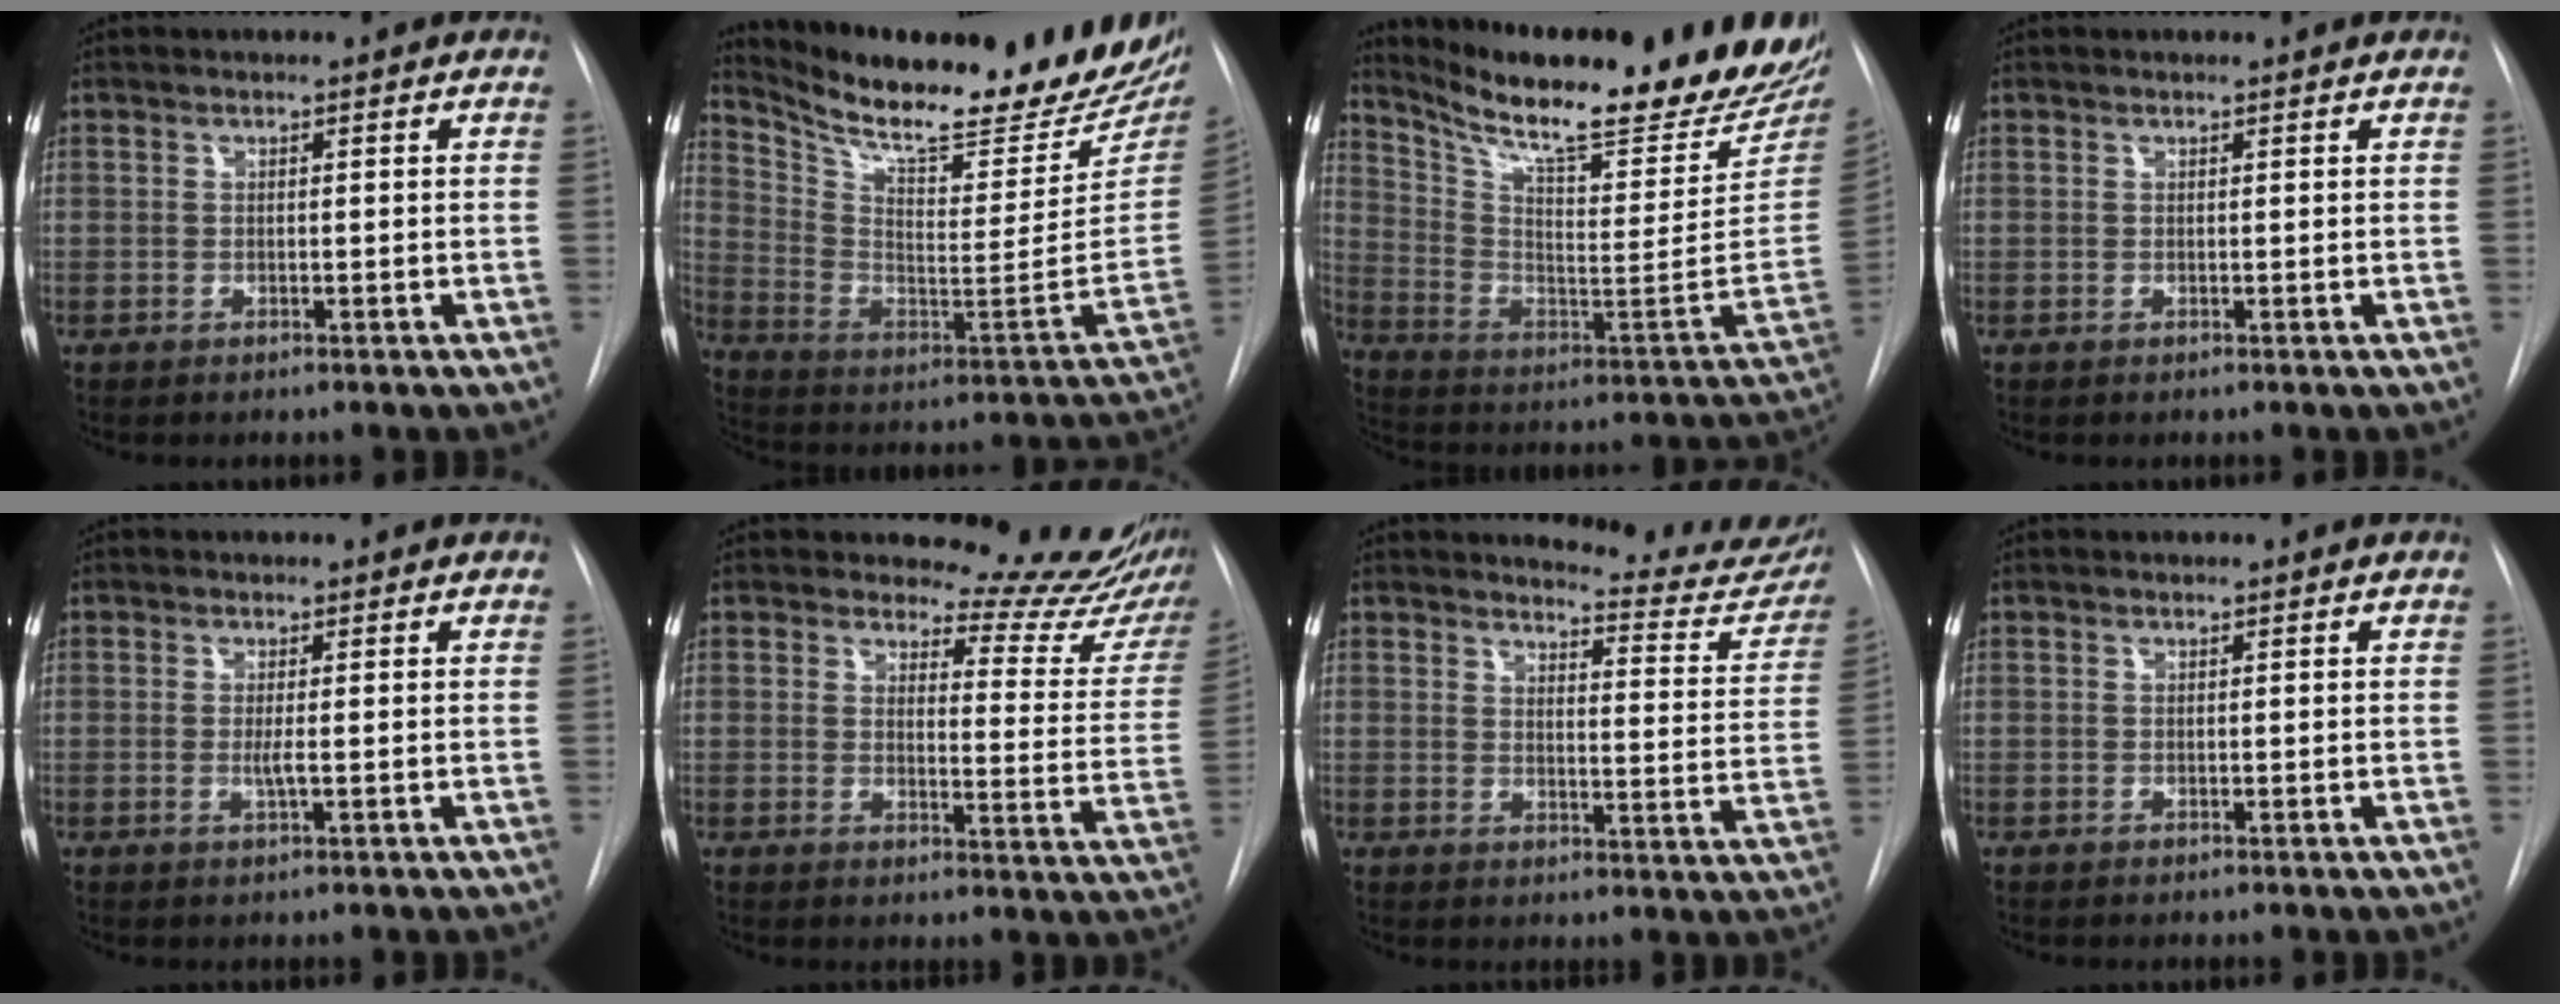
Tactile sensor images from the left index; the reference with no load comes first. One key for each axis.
{"total": 27.1, "fx": 22.9, "fy": 4.6, "fz": 13.6, "tx": -0.229, "ty": -0.072, "tz": 0.326}
{"total": 28.5, "fx": 24.0, "fy": 3.5, "fz": 14.9, "tx": -0.249, "ty": -0.082, "tz": 0.337}
{"total": 0.8, "fx": 0.8, "fy": -0.1, "fz": 0.1, "tx": -0.007, "ty": 0.003, "tz": 0.011}
{"total": 1.4, "fx": -0.4, "fy": -0.2, "fz": 1.3, "tx": -0.031, "ty": -0.007, "tz": -0.007}
{"total": 15.7, "fx": 15.2, "fy": 3.1, "fz": 2.3, "tx": 0.007, "ty": -0.121, "tz": 0.143}
{"total": 12.6, "fx": 12.3, "fy": 2.0, "fz": 1.6, "tx": 0.002, "ty": -0.075, "tz": 0.122}
{"total": 0.0}